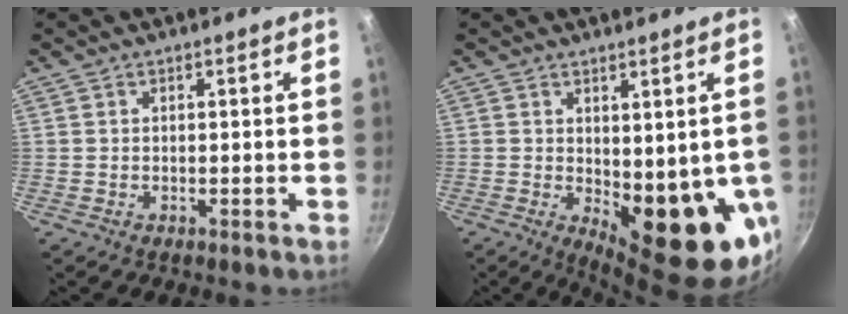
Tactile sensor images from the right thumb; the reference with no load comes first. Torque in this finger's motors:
{"motor_torque": [-0.48, 1.58, 1.41, -0.20, 0.10]}